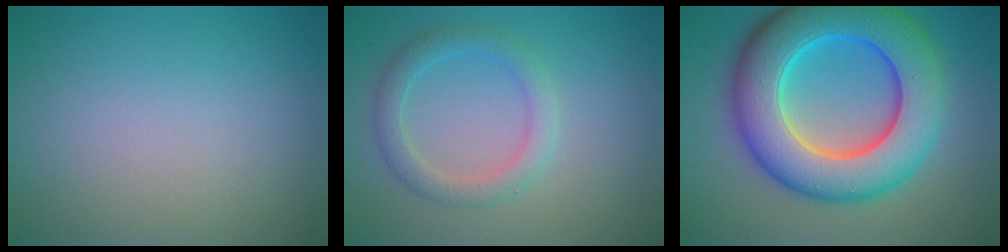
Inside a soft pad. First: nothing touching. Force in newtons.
{"total": 2.7, "press": 2.7, "slide": 0.1}
{"total": 12.1, "press": 12.1, "slide": 0.1}